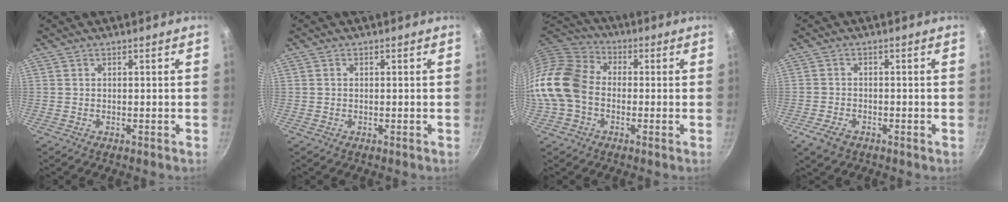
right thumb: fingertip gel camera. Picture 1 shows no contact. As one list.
[{"total": 0.5, "force": [0.1, 0.5, 0.3], "torque": [-0.003, 0.004, 0.001]}, {"total": 15.0, "force": [-2.3, 11.2, 9.6], "torque": [-0.173, 0.033, -0.066]}, {"total": 4.3, "force": [-2.5, 2.5, 2.5], "torque": [-0.054, 0.010, -0.049]}]